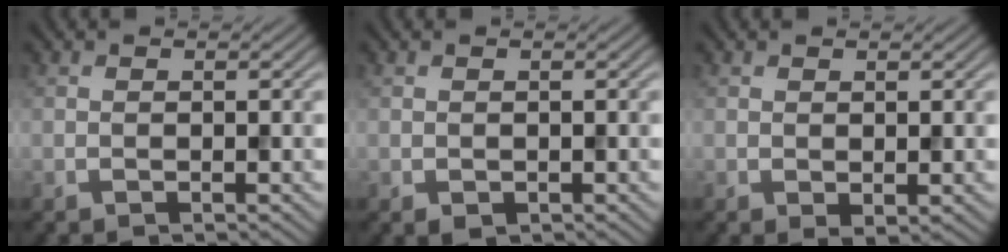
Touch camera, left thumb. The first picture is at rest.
{"total": 0.5, "force": [-0.1, 0.5, 0.3], "torque": [-0.003, -0.004, 0.000]}
{"total": 1.0, "force": [0.2, 0.5, 0.8], "torque": [-0.013, -0.004, 0.006]}